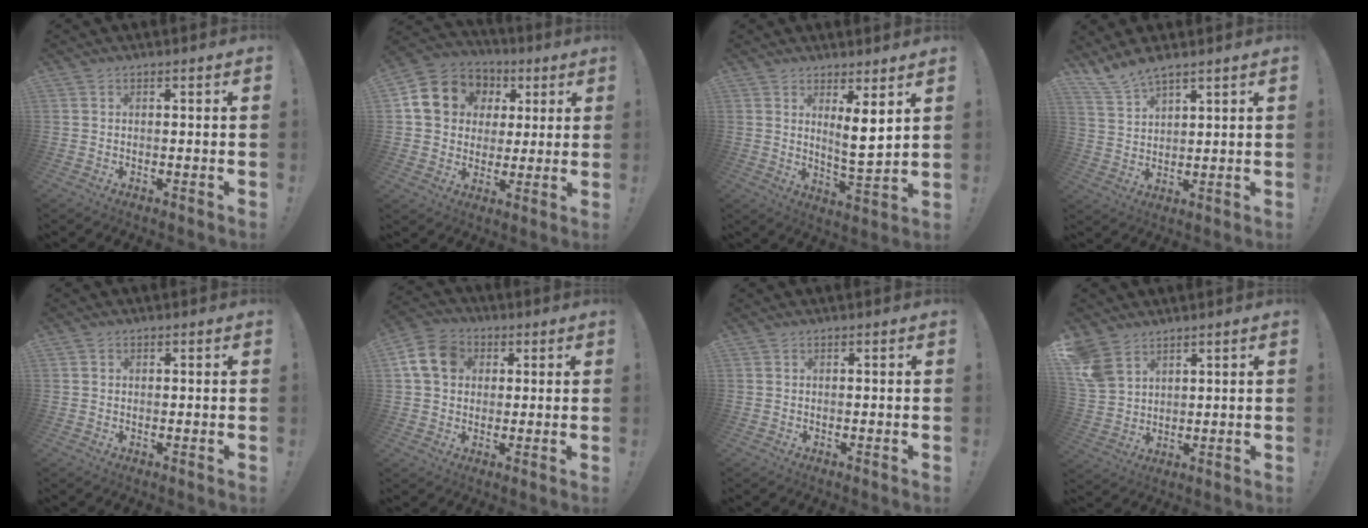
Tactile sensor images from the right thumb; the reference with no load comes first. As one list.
[{"total": 14.4, "force": [4.4, 12.2, 6.2], "torque": [-0.085, -0.010, 0.096]}, {"total": 7.5, "force": [3.8, 1.0, 6.4], "torque": [-0.090, -0.038, 0.064]}, {"total": 6.6, "force": [5.9, 1.4, 2.5], "torque": [-0.060, -0.031, 0.114]}, {"total": 0.5, "force": [0.1, 0.5, 0.0], "torque": [-0.001, 0.001, 0.003]}, {"total": 11.7, "force": [3.0, 9.4, 6.5], "torque": [-0.111, 0.008, 0.064]}, {"total": 0.0}, {"total": 7.9, "force": [5.4, 4.8, 3.2], "torque": [-0.070, -0.026, 0.112]}]